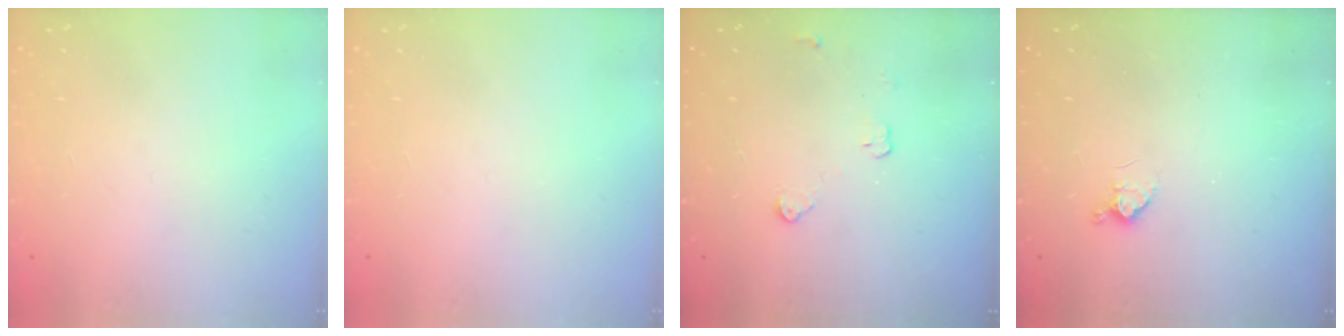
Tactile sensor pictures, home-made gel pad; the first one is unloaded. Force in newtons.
{"total": 0.0}
{"total": 3.6, "press": 3.5, "slide": 0.5}
{"total": 6.4, "press": 6.4, "slide": 0.7}